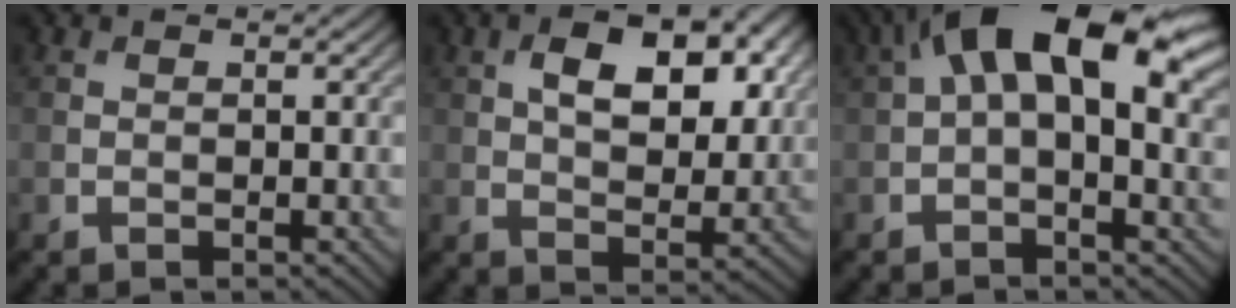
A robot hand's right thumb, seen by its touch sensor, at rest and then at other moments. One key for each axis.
{"total": 10.3, "fx": 3.2, "fy": 5.6, "fz": 8.0, "tx": -0.125, "ty": 0.000, "tz": 0.054}
{"total": 14.7, "fx": 4.7, "fy": 6.9, "fz": 12.0, "tx": -0.202, "ty": 0.014, "tz": 0.074}